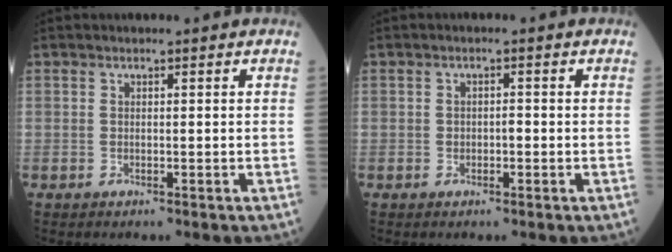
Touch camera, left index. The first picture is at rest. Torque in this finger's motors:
{"motor_torque": [-0.23, 0.20, 0.01, 0.00]}